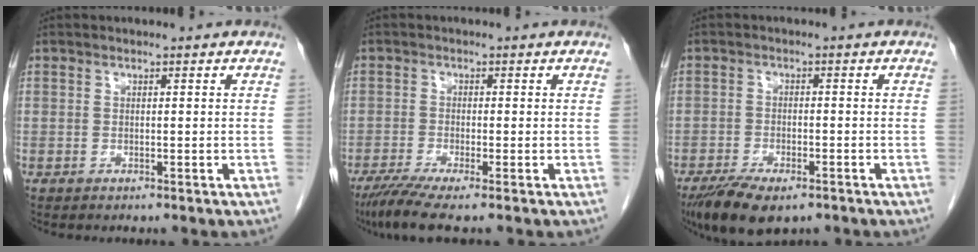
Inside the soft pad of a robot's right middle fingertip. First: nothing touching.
{"total": 5.3, "force": [-3.9, -0.2, 3.6], "torque": [-0.067, -0.017, -0.073]}
{"total": 8.8, "force": [-6.2, 3.2, 5.4], "torque": [-0.090, -0.014, -0.101]}